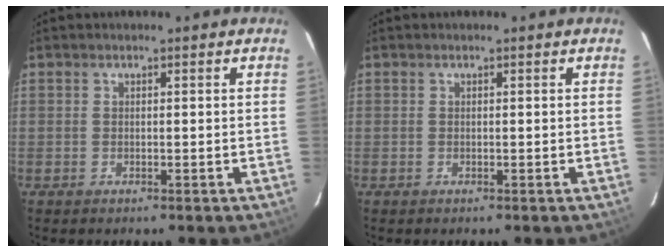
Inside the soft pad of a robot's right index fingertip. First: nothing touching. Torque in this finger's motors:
{"motor_torque": [0.00, 0.00, 0.01, 0.01]}